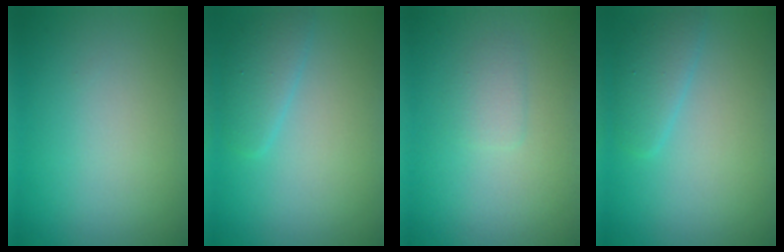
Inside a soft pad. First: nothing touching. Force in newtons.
{"total": 2.3, "press": 2.3, "slide": 0.2}
{"total": 1.3, "press": 1.3, "slide": 0.1}
{"total": 2.3, "press": 2.3, "slide": 0.2}